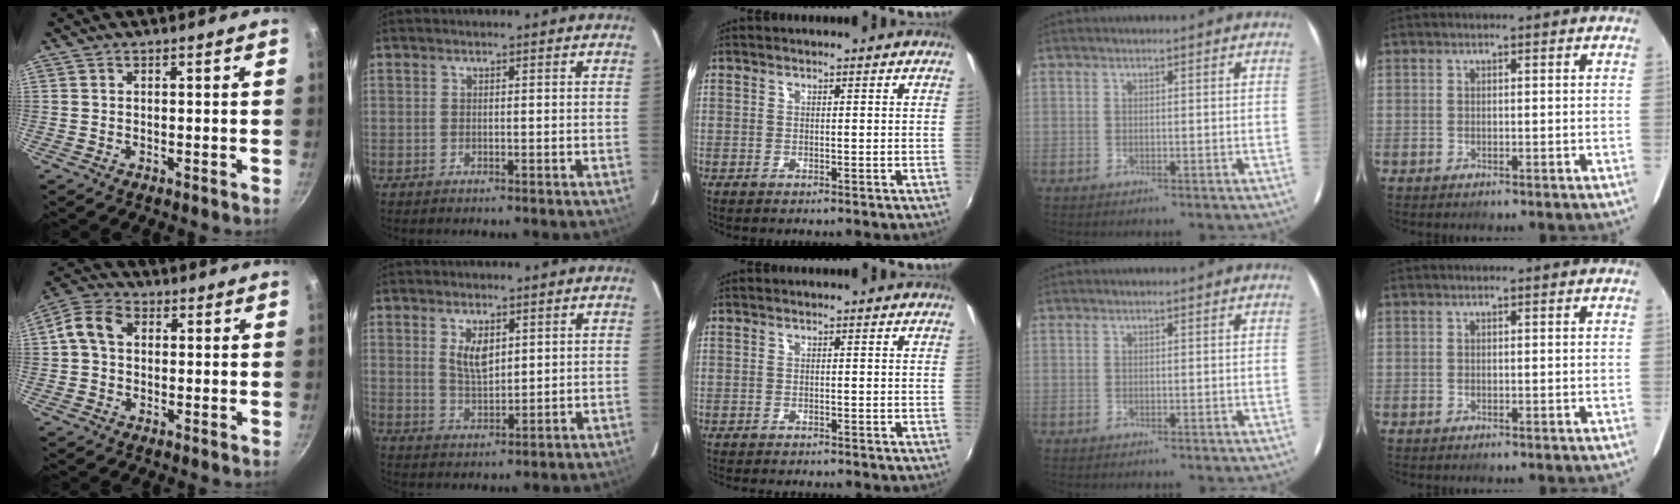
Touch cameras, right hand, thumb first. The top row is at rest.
{"thumb": {"total": 7.1, "force": [0.8, 5.5, 4.3], "torque": [-0.070, 0.020, -0.001]}, "index": {"total": 5.4, "force": [2.0, 2.7, 4.2], "torque": [-0.072, -0.001, 0.042]}, "middle": {"total": 2.6, "force": [-2.5, 0.5, 0.7], "torque": [-0.024, -0.014, -0.042]}}